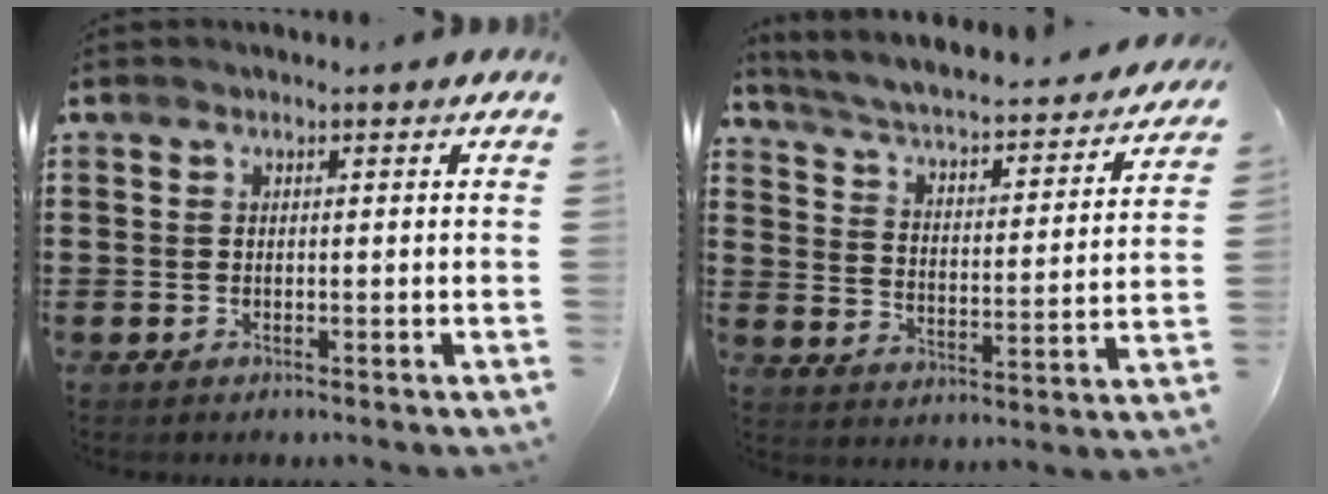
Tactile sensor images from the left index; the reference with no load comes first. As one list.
[{"total": 3.4, "force": [3.0, 0.2, 1.6], "torque": [-0.051, -0.033, 0.040]}]